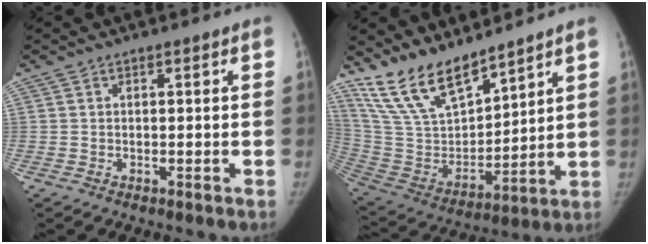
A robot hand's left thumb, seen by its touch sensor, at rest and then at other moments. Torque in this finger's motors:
{"motor_torque": [0.36, 0.36, 1.19, -1.58, 0.07]}